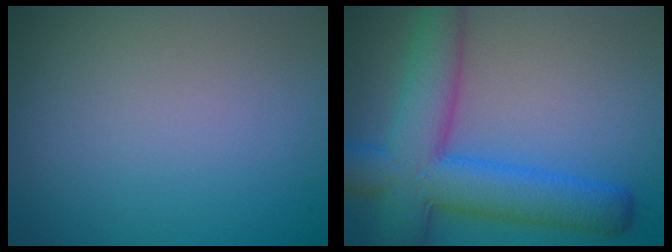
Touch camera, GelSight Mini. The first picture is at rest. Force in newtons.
{"total": 9.7, "press": 9.7, "slide": 0.5}